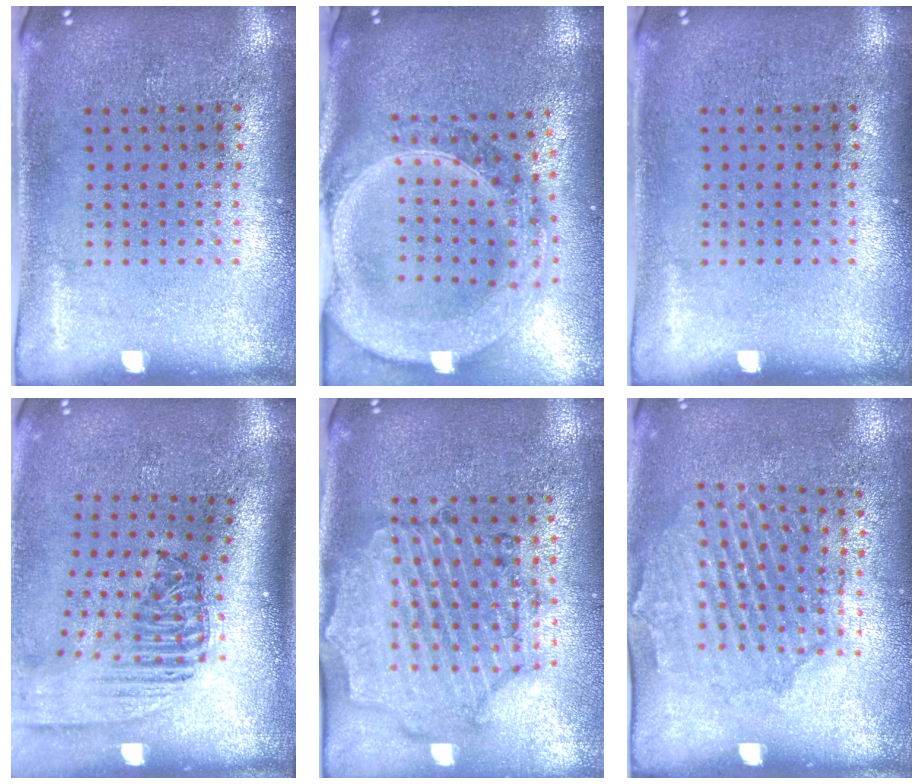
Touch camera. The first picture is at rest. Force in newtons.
{"total": 3.2, "press": 2.7, "slide": 1.8}
{"total": 0.0}
{"total": 2.4, "press": 1.8, "slide": 1.7}
{"total": 1.6, "press": 1.6, "slide": 0.4}
{"total": 1.6, "press": 1.5, "slide": 0.4}